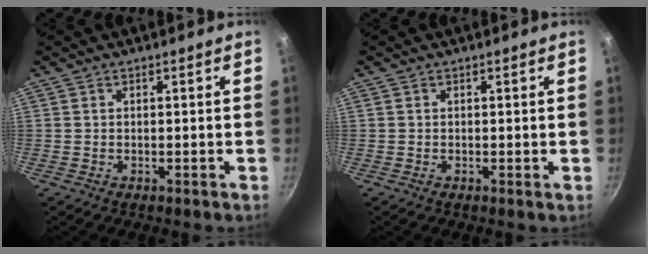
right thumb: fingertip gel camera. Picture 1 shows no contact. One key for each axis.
{"total": 0.0}